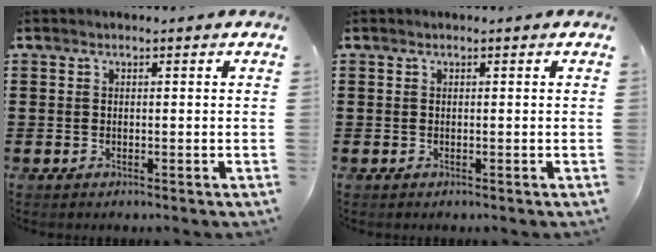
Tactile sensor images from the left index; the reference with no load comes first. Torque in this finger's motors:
{"motor_torque": [-0.03, 0.01, 0.00, -0.01]}